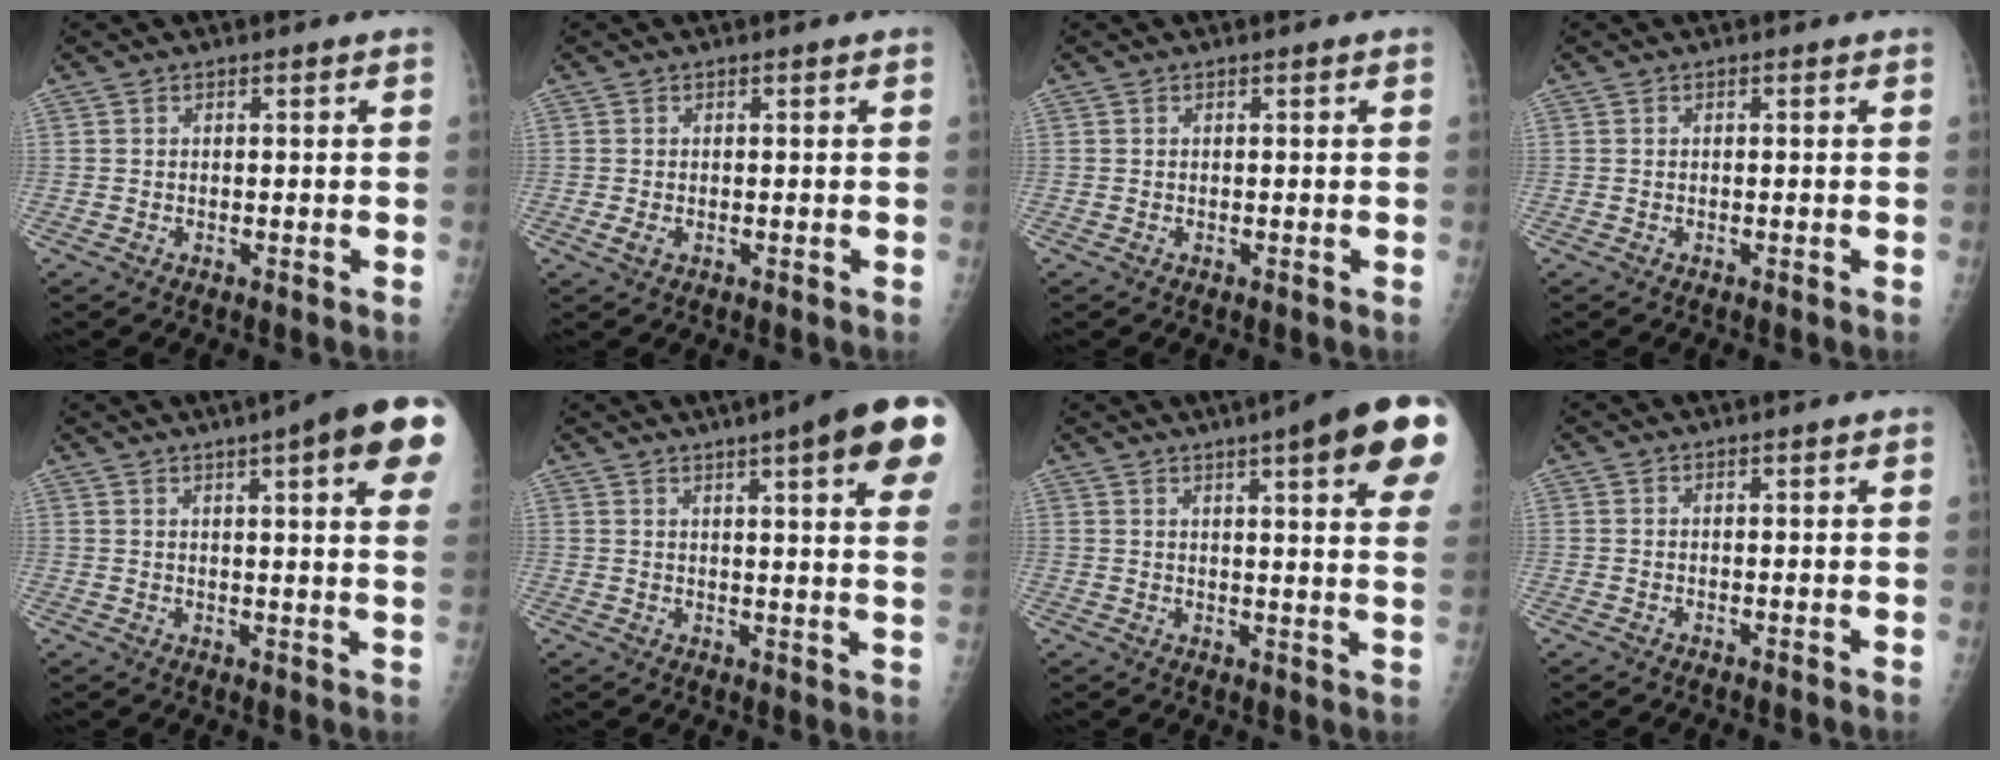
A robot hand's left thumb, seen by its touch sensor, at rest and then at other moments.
{"total": 1.6, "force": [-0.2, 0.7, 1.4], "torque": [-0.029, 0.005, 0.003]}
{"total": 0.0}
{"total": 0.0}
{"total": 17.7, "force": [9.1, 2.9, 14.9], "torque": [-0.185, -0.013, 0.104]}
{"total": 19.0, "force": [10.3, 2.8, 15.6], "torque": [-0.195, -0.019, 0.119]}
{"total": 19.6, "force": [10.8, 3.3, 16.0], "torque": [-0.196, -0.025, 0.123]}
{"total": 0.5, "force": [0.3, 0.0, 0.4], "torque": [-0.008, 0.000, 0.004]}